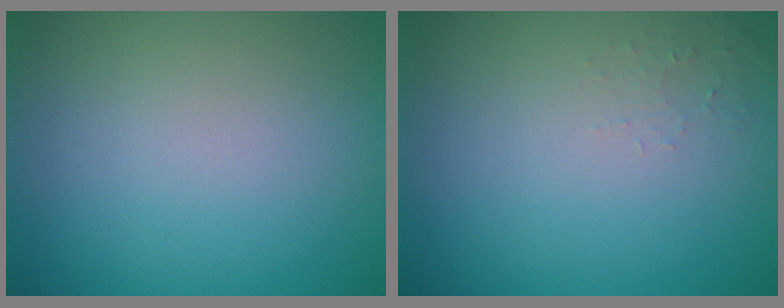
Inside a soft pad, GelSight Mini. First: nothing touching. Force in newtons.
{"total": 0.9, "press": 0.9, "slide": 0.2}